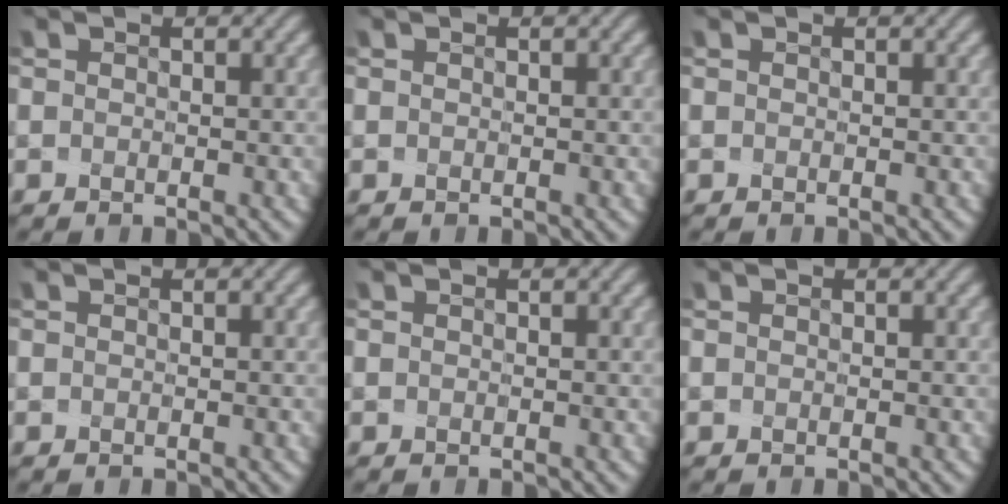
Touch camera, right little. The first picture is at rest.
{"total": 0.0}
{"total": 0.0}
{"total": 0.0}
{"total": 0.0}
{"total": 0.0}